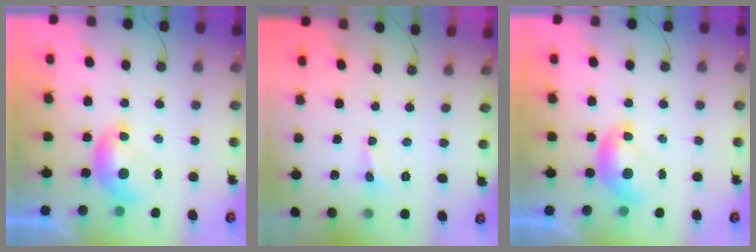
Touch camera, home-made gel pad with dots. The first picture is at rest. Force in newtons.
{"total": 0.9, "press": 0.8, "slide": 0.4}
{"total": 0.0}